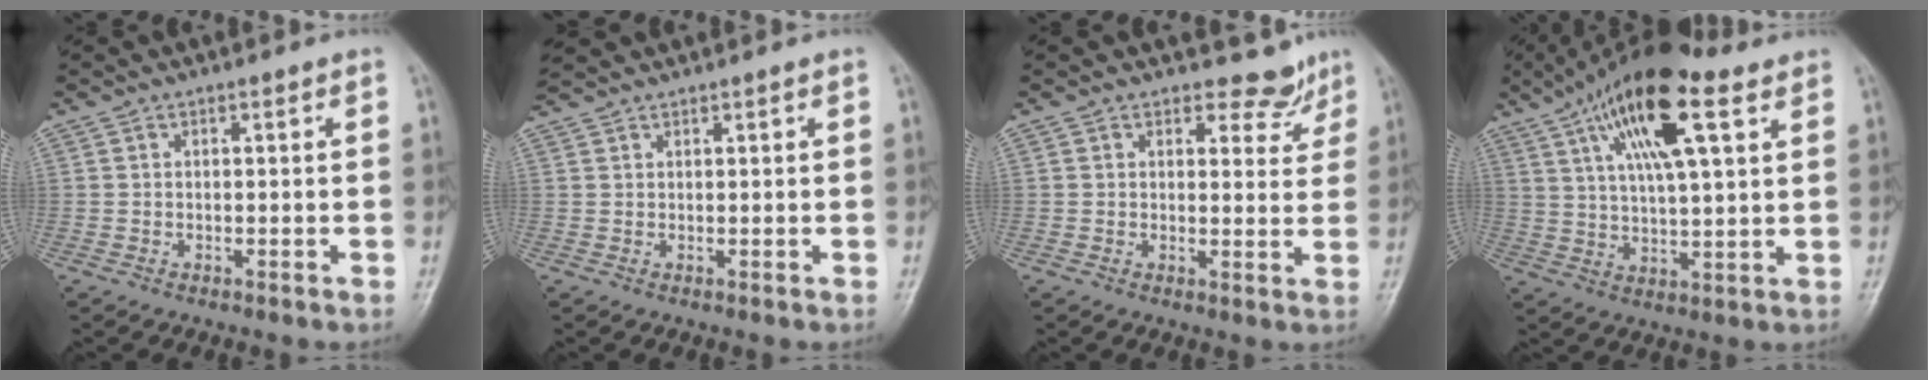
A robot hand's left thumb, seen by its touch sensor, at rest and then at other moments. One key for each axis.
{"total": 3.3, "fx": 3.1, "fy": 0.3, "fz": 1.0, "tx": -0.018, "ty": 0.018, "tz": 0.062}
{"total": 5.0, "fx": 4.4, "fy": 2.4, "fz": 0.4, "tx": 0.021, "ty": -0.037, "tz": 0.051}
{"total": 17.4, "fx": 8.7, "fy": 5.4, "fz": 14.1, "tx": -0.227, "ty": -0.007, "tz": 0.150}